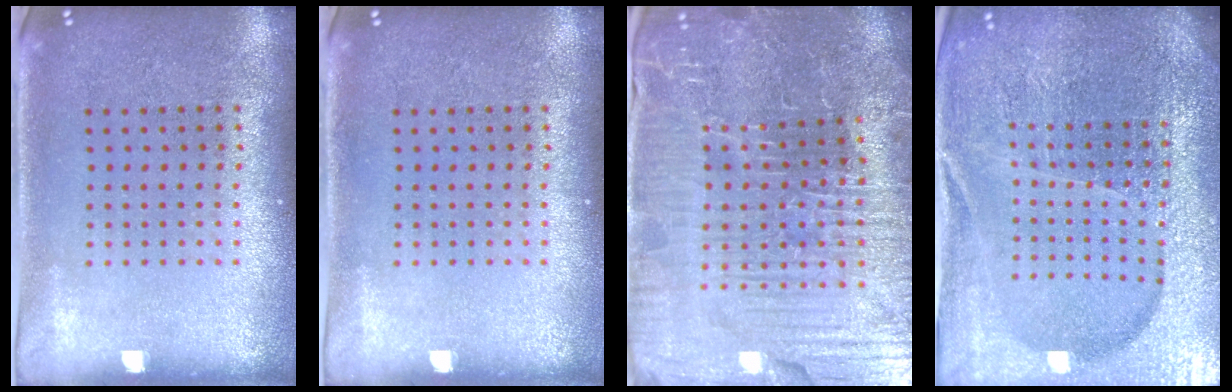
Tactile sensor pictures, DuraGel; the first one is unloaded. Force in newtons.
{"total": 0.0}
{"total": 5.8, "press": 5.5, "slide": 1.7}
{"total": 5.7, "press": 5.1, "slide": 2.5}